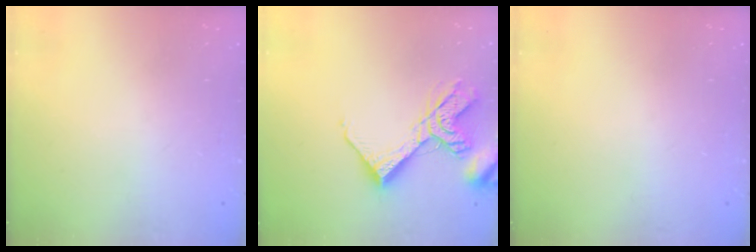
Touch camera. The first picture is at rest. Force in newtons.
{"total": 14.0, "press": 13.9, "slide": 1.5}
{"total": 0.0}